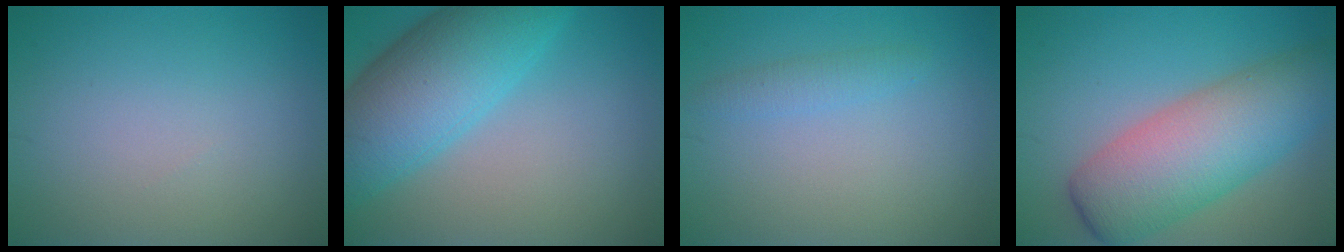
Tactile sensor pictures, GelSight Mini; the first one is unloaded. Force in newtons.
{"total": 9.6, "press": 9.6, "slide": 0.3}
{"total": 1.4, "press": 1.4, "slide": 0.1}
{"total": 8.9, "press": 8.9, "slide": 0.4}